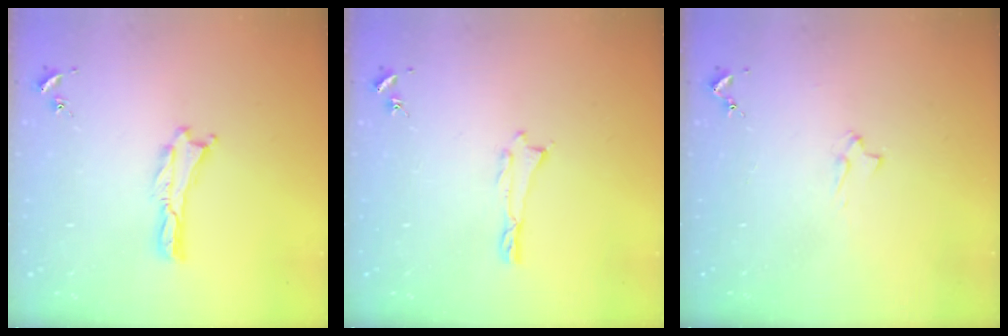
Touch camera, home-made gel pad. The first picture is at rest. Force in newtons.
{"total": 0.0}
{"total": 2.1, "press": 2.1, "slide": 0.3}